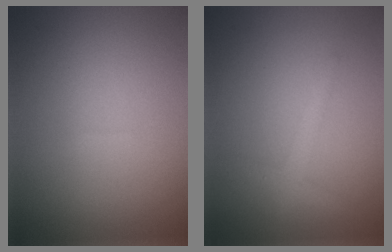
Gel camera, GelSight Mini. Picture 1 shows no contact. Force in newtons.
{"total": 1.7, "press": 1.7, "slide": 0.1}